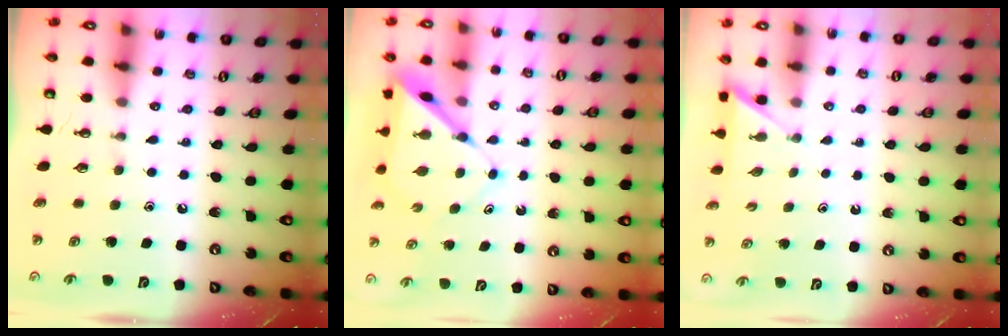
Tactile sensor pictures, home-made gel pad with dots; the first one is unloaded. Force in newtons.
{"total": 7.5, "press": 7.5, "slide": 0.7}
{"total": 2.5, "press": 2.5, "slide": 0.2}